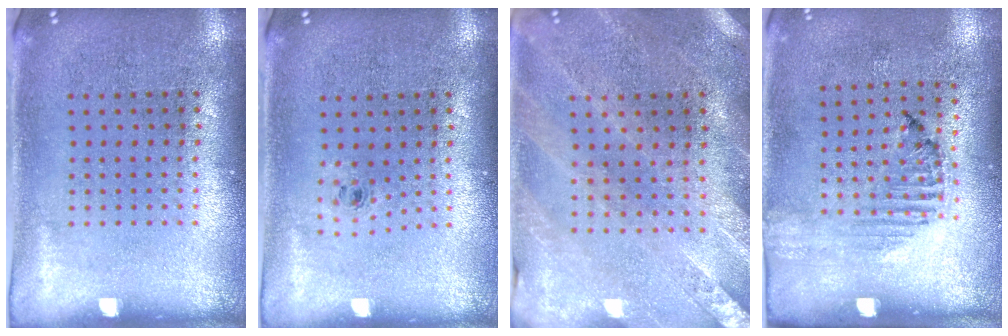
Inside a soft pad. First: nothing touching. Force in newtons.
{"total": 0.6, "press": 0.3, "slide": 0.5}
{"total": 0.5, "press": 0.5, "slide": 0.2}
{"total": 1.2, "press": 1.2, "slide": 0.4}